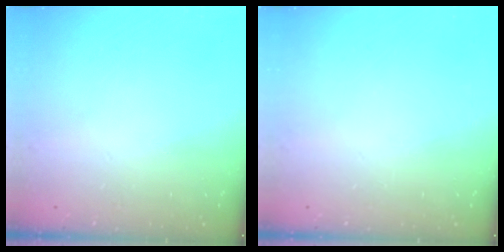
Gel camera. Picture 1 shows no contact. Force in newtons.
{"total": 0.0}